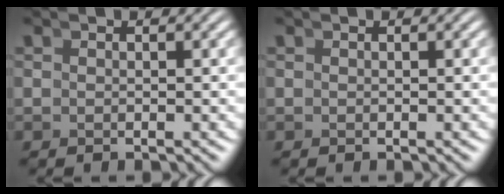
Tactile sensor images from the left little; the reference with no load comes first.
{"total": 0.0}